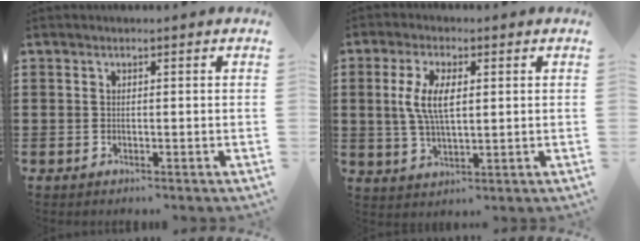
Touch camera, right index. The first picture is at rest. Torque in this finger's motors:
{"motor_torque": [0.60, -0.37, 0.29, 0.13]}